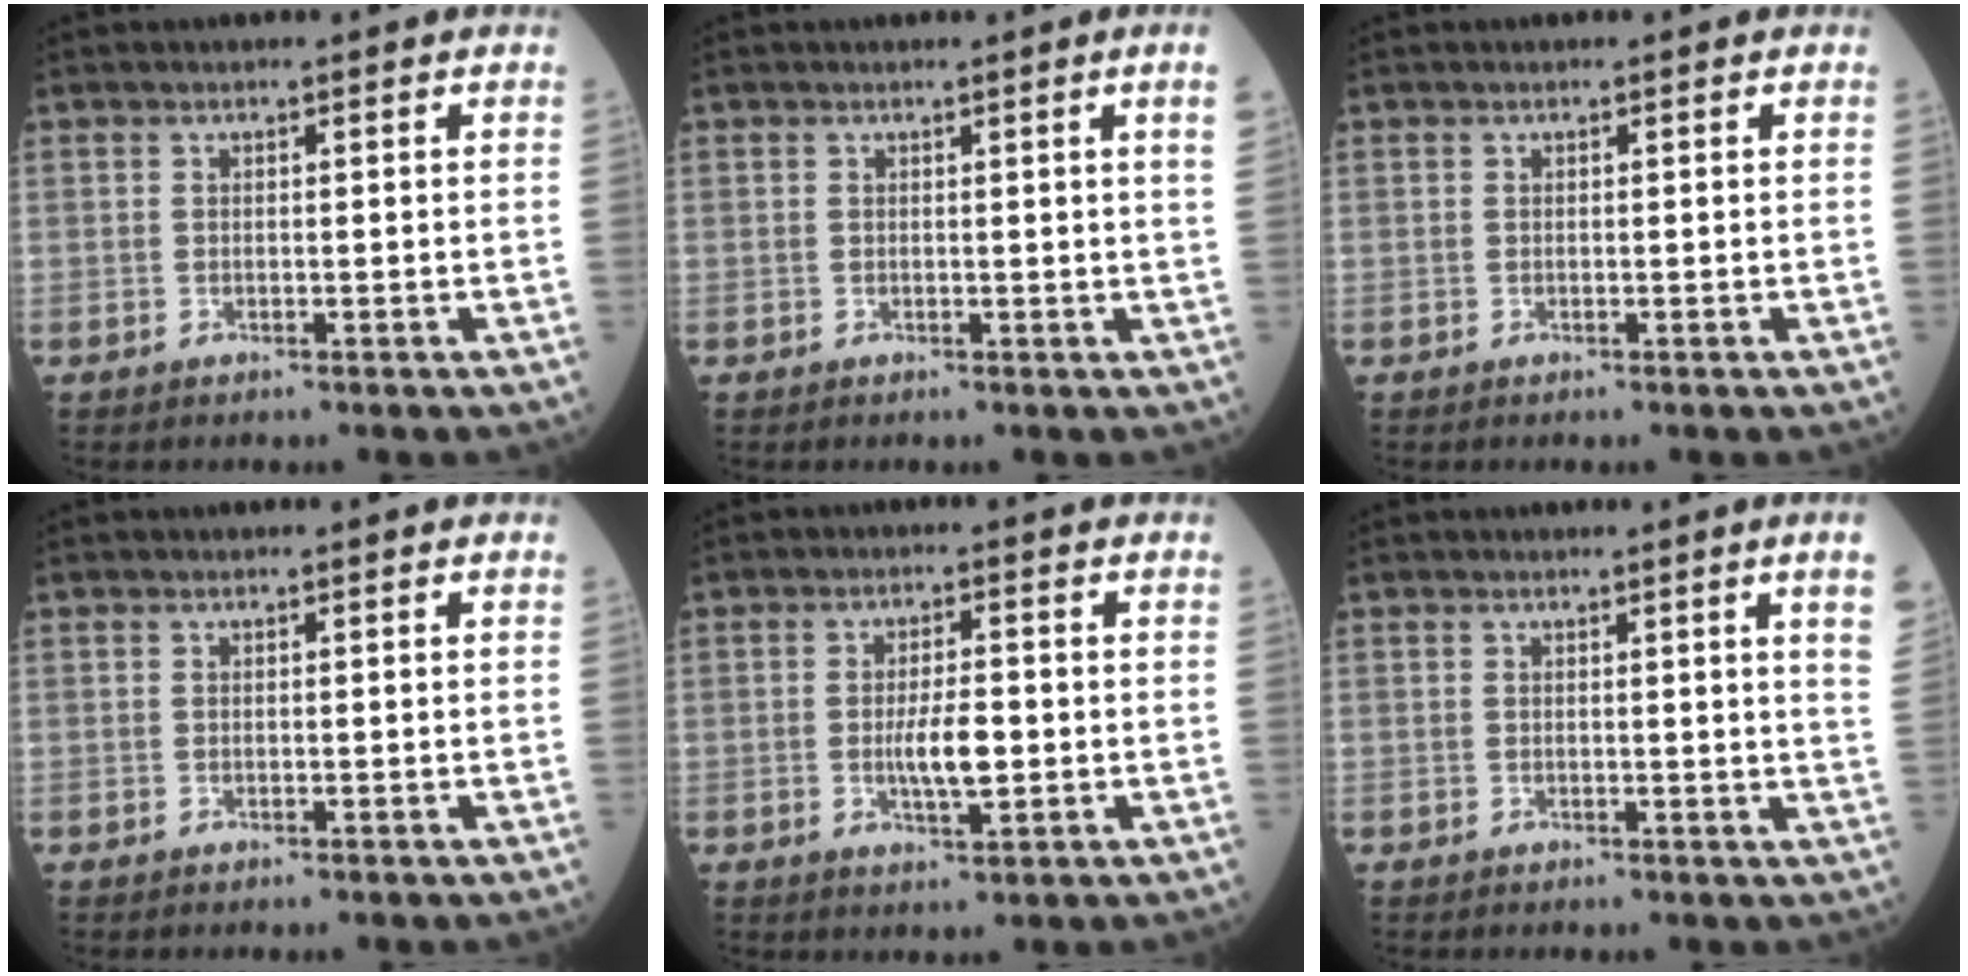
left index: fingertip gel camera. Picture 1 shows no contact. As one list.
[{"total": 1.9, "force": [1.1, -0.8, 1.3], "torque": [-0.020, -0.013, 0.011]}, {"total": 0.0}, {"total": 0.0}, {"total": 4.9, "force": [-0.8, 1.2, 4.7], "torque": [-0.090, -0.007, -0.012]}, {"total": 3.7, "force": [2.3, -0.9, 2.8], "torque": [-0.035, -0.020, 0.013]}]